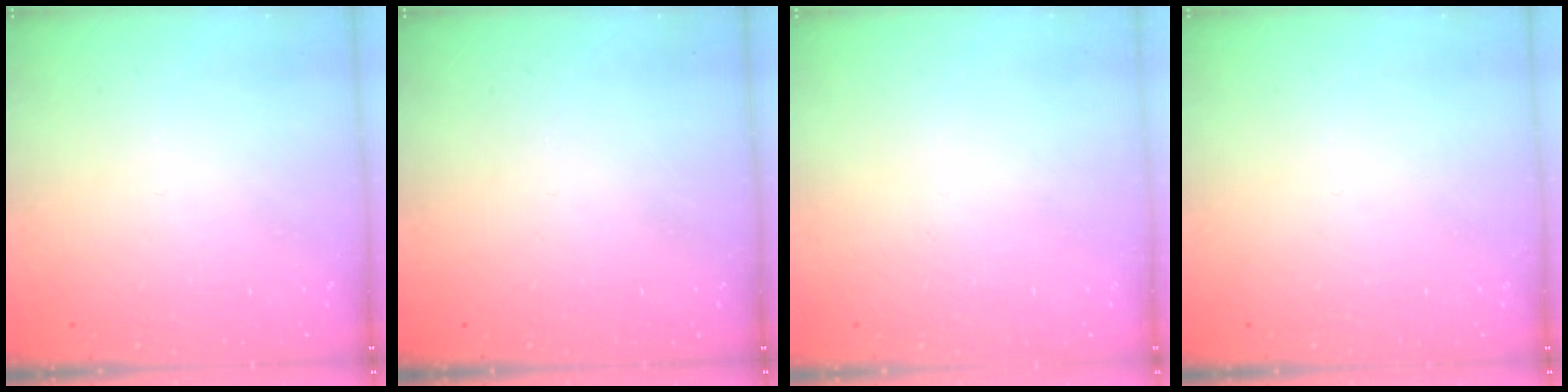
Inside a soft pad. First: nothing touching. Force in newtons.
{"total": 0.0}
{"total": 1.9, "press": 1.9, "slide": 0.1}
{"total": 0.0}